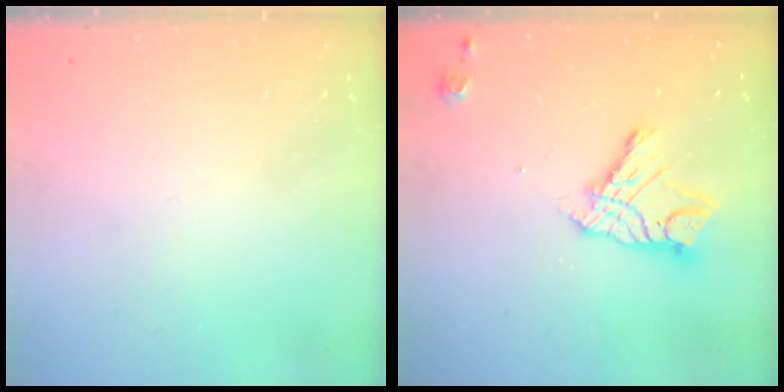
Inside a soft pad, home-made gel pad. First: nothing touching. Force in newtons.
{"total": 11.4, "press": 11.3, "slide": 0.9}